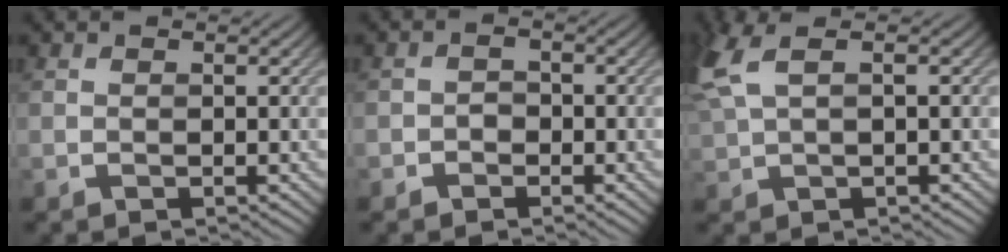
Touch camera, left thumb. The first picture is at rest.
{"total": 1.4, "force": [-0.8, 1.1, 0.5], "torque": [-0.005, 0.004, -0.018]}
{"total": 5.5, "force": [2.1, 2.1, 4.6], "torque": [-0.128, 0.015, 0.044]}